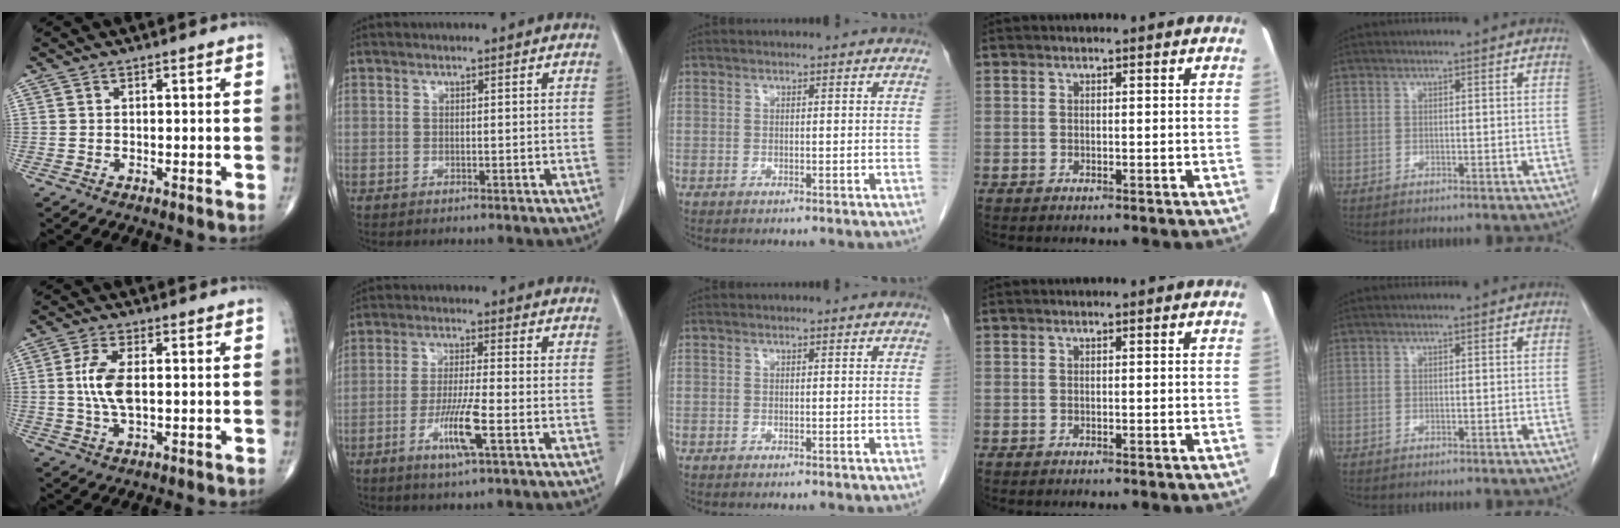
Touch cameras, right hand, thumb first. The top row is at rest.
{"thumb": {"total": 6.9, "force": [0.6, 2.9, 6.2], "torque": [-0.133, -0.004, 0.010]}, "index": {"total": 7.2, "force": [-2.8, 0.0, 6.6], "torque": [-0.123, -0.013, -0.051]}}